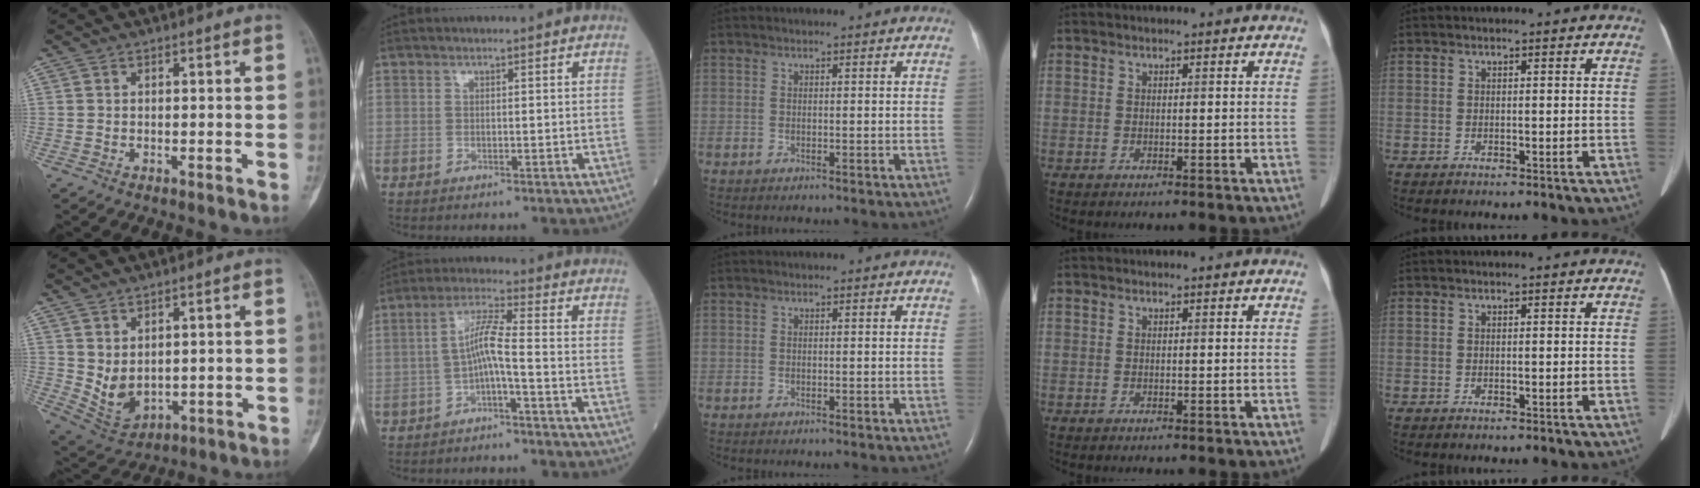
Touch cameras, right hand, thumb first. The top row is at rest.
{"thumb": {"total": 6.8, "force": [0.8, 4.6, 5.0], "torque": [-0.072, -0.014, 0.041]}, "index": {"total": 5.1, "force": [-1.4, -0.1, 4.9], "torque": [-0.100, 0.019, -0.023]}}